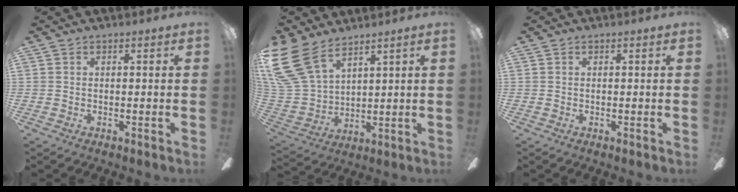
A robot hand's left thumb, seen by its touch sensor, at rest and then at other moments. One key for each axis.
{"total": 16.9, "fx": 10.2, "fy": 9.7, "fz": 9.3, "tx": -0.228, "ty": -0.045, "tz": 0.195}
{"total": 0.0}